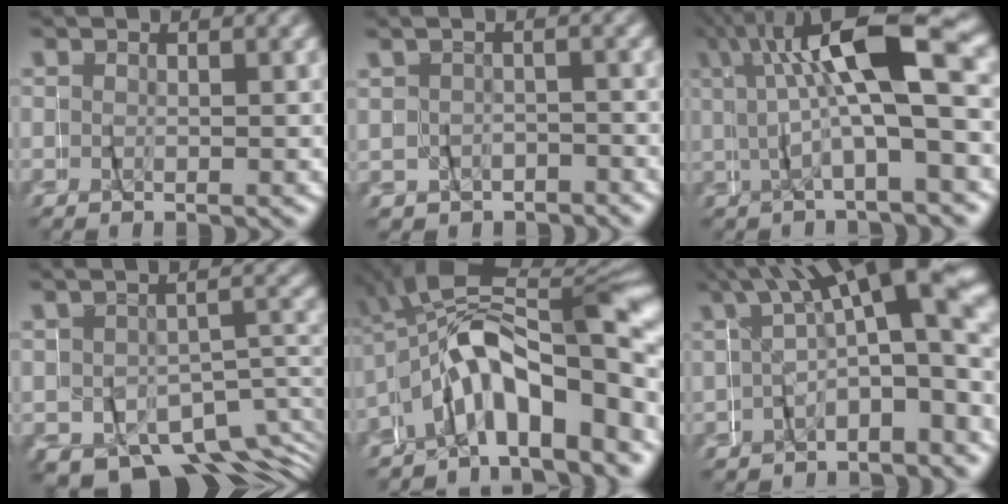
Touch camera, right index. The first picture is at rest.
{"total": 2.1, "force": [0.1, 2.1, -0.3], "torque": [-0.005, 0.015, -0.002]}
{"total": 9.4, "force": [2.4, 2.3, 8.8], "torque": [-0.135, 0.029, 0.033]}
{"total": 8.8, "force": [-4.4, 5.9, 4.7], "torque": [-0.068, -0.029, -0.059]}
{"total": 11.5, "force": [-1.3, 6.4, 9.4], "torque": [-0.165, 0.006, -0.027]}
{"total": 8.4, "force": [2.5, 3.2, 7.4], "torque": [-0.090, 0.026, 0.025]}